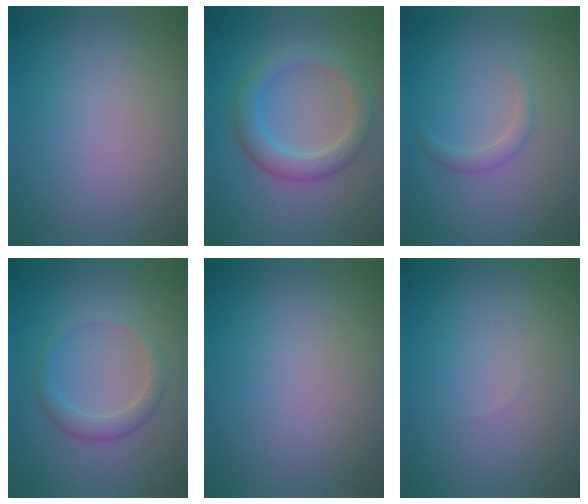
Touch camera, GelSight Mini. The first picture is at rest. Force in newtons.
{"total": 3.6, "press": 3.6, "slide": 0.2}
{"total": 0.7, "press": 0.7, "slide": 0.1}
{"total": 2.2, "press": 2.2, "slide": 0.1}
{"total": 0.0}
{"total": 0.0}